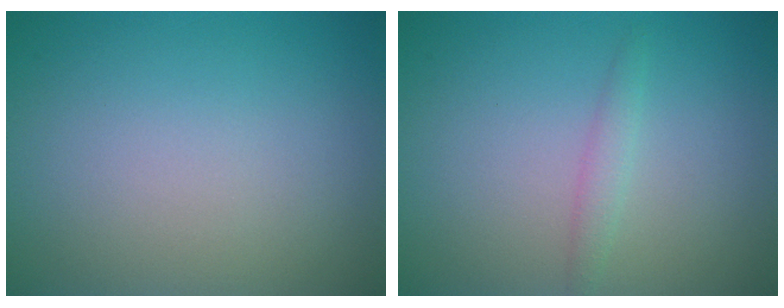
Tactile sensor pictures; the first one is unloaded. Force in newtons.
{"total": 1.2, "press": 1.2, "slide": 0.1}